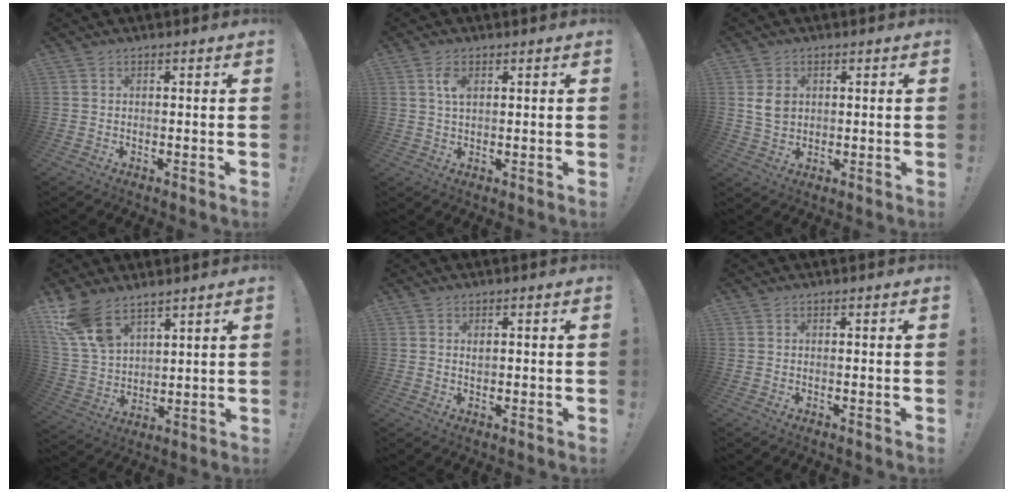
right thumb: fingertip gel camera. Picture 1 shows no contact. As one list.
[{"total": 4.0, "force": [1.4, 1.9, 3.2], "torque": [-0.053, -0.001, 0.021]}, {"total": 4.6, "force": [1.2, 3.7, 2.5], "torque": [-0.026, -0.001, 0.023]}, {"total": 13.1, "force": [9.7, 6.4, 6.0], "torque": [-0.132, -0.055, 0.188]}, {"total": 1.1, "force": [0.3, 0.8, 0.7], "torque": [0.000, -0.003, 0.002]}, {"total": 0.0}]